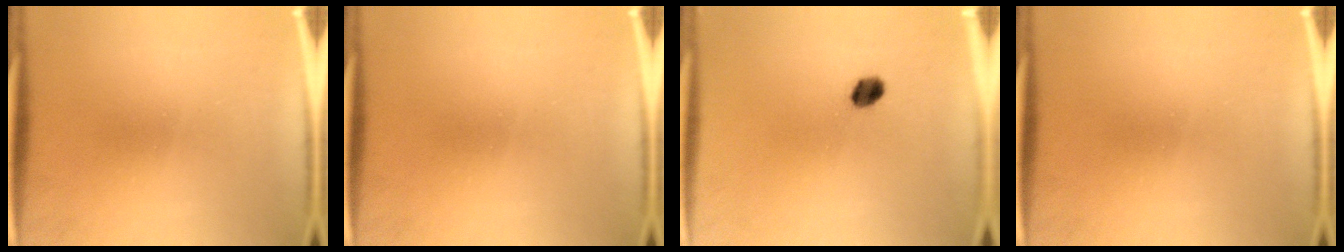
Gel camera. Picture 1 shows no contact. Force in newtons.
{"total": 0.0}
{"total": 3.5}
{"total": 0.0}